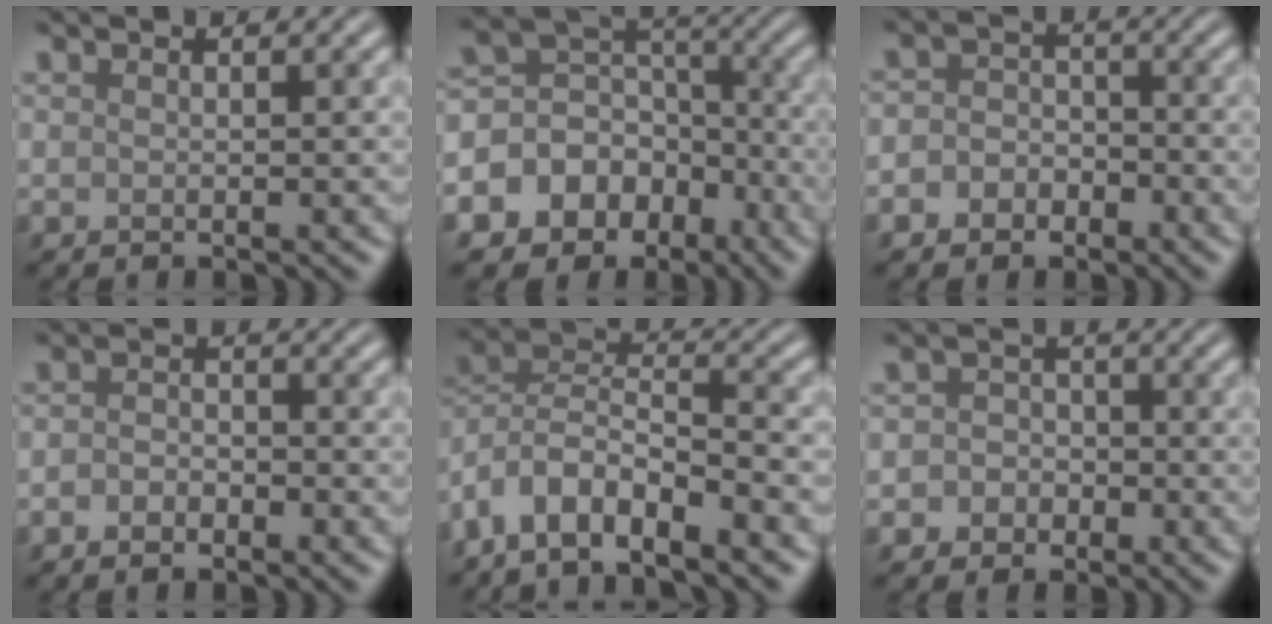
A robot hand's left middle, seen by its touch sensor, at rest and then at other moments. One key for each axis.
{"total": 11.1, "fx": -5.3, "fy": 9.2, "fz": 3.2, "tx": -0.079, "ty": -0.001, "tz": -0.094}
{"total": 3.4, "fx": -1.5, "fy": 2.8, "fz": 1.1, "tx": 0.009, "ty": 0.007, "tz": -0.041}
{"total": 1.9, "fx": -0.9, "fy": 1.2, "fz": 1.2, "tx": -0.021, "ty": 0.000, "tz": -0.021}
{"total": 8.0, "fx": -5.5, "fy": 2.9, "fz": 5.0, "tx": -0.088, "ty": 0.005, "tz": -0.111}
{"total": 3.4, "fx": -0.9, "fy": 3.1, "fz": 0.8, "tx": 0.019, "ty": 0.008, "tz": -0.036}